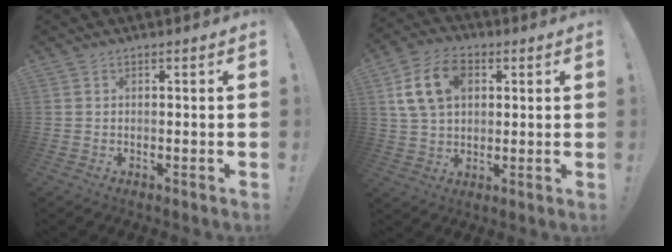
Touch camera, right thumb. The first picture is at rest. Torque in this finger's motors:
{"motor_torque": [1.25, 1.32, 0.40, -0.09, 0.08]}